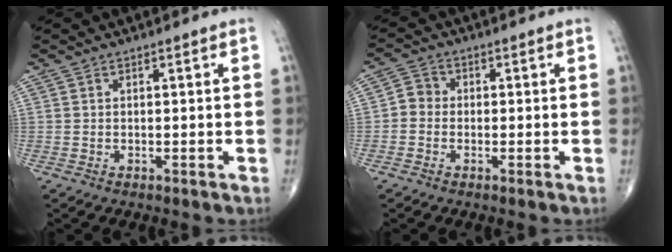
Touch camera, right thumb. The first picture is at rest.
{"total": 3.0, "force": [-0.7, 2.7, 1.2], "torque": [-0.007, 0.007, -0.025]}